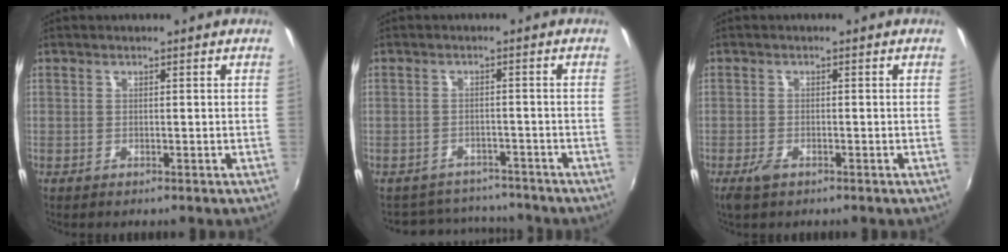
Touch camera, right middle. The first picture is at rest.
{"total": 8.7, "force": [-7.9, 3.2, 1.2], "torque": [-0.038, 0.016, -0.110]}
{"total": 2.6, "force": [-1.7, 1.1, 1.6], "torque": [-0.038, -0.005, -0.033]}